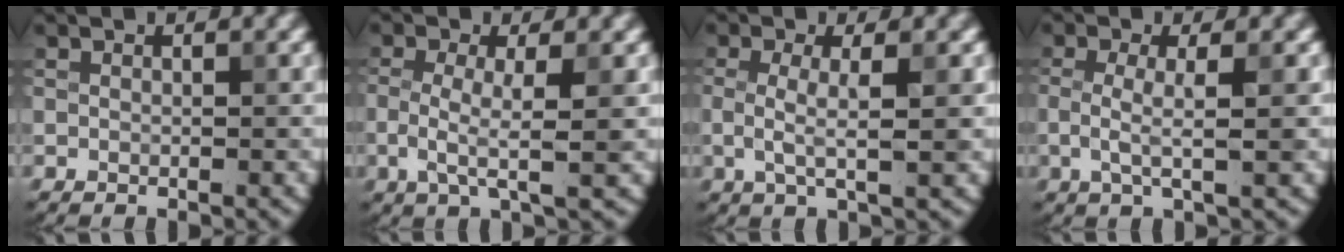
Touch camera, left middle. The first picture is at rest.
{"total": 3.6, "force": [-0.6, 0.8, 3.5], "torque": [-0.076, -0.008, -0.013]}
{"total": 3.0, "force": [-0.2, 0.5, 3.0], "torque": [-0.066, -0.003, -0.003]}
{"total": 2.9, "force": [-0.3, 0.5, 2.9], "torque": [-0.063, -0.004, -0.006]}